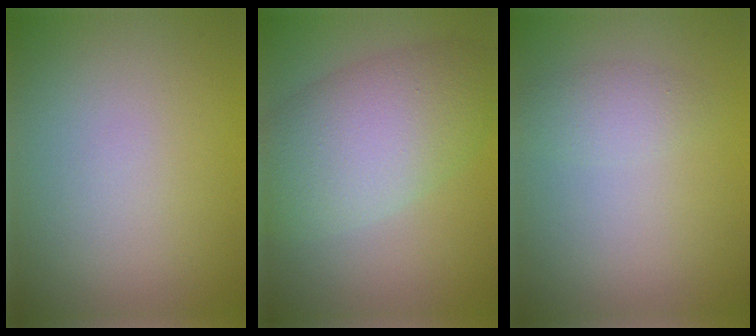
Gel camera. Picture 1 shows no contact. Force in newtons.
{"total": 8.0, "press": 8.0, "slide": 0.3}
{"total": 1.6, "press": 1.6, "slide": 0.1}